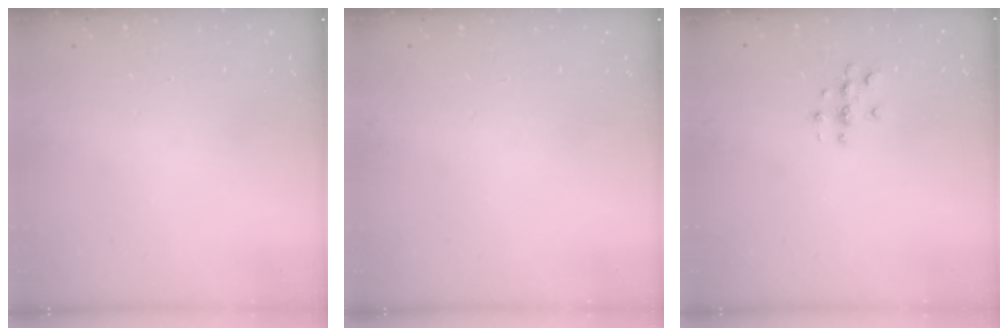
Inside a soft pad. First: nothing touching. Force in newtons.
{"total": 0.0}
{"total": 3.0, "press": 3.0, "slide": 0.3}